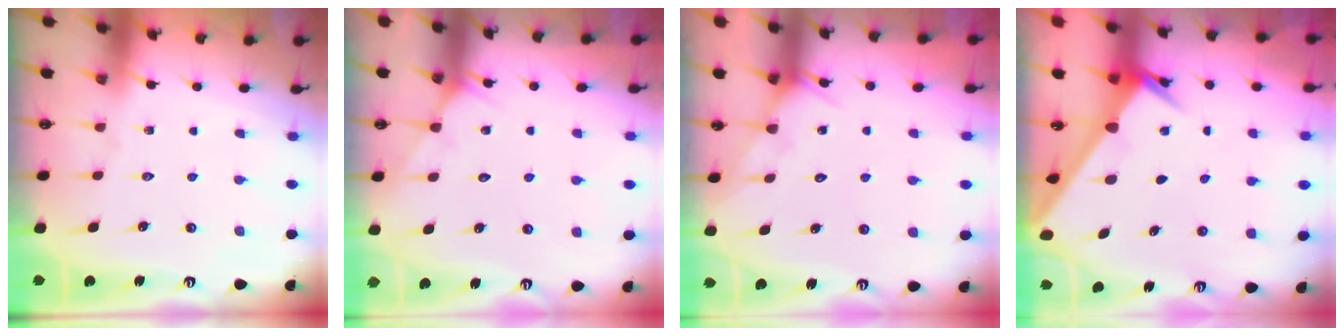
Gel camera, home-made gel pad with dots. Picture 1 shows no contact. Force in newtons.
{"total": 4.4, "press": 4.4, "slide": 0.3}
{"total": 5.8, "press": 5.8, "slide": 0.5}
{"total": 2.4, "press": 2.4, "slide": 0.3}